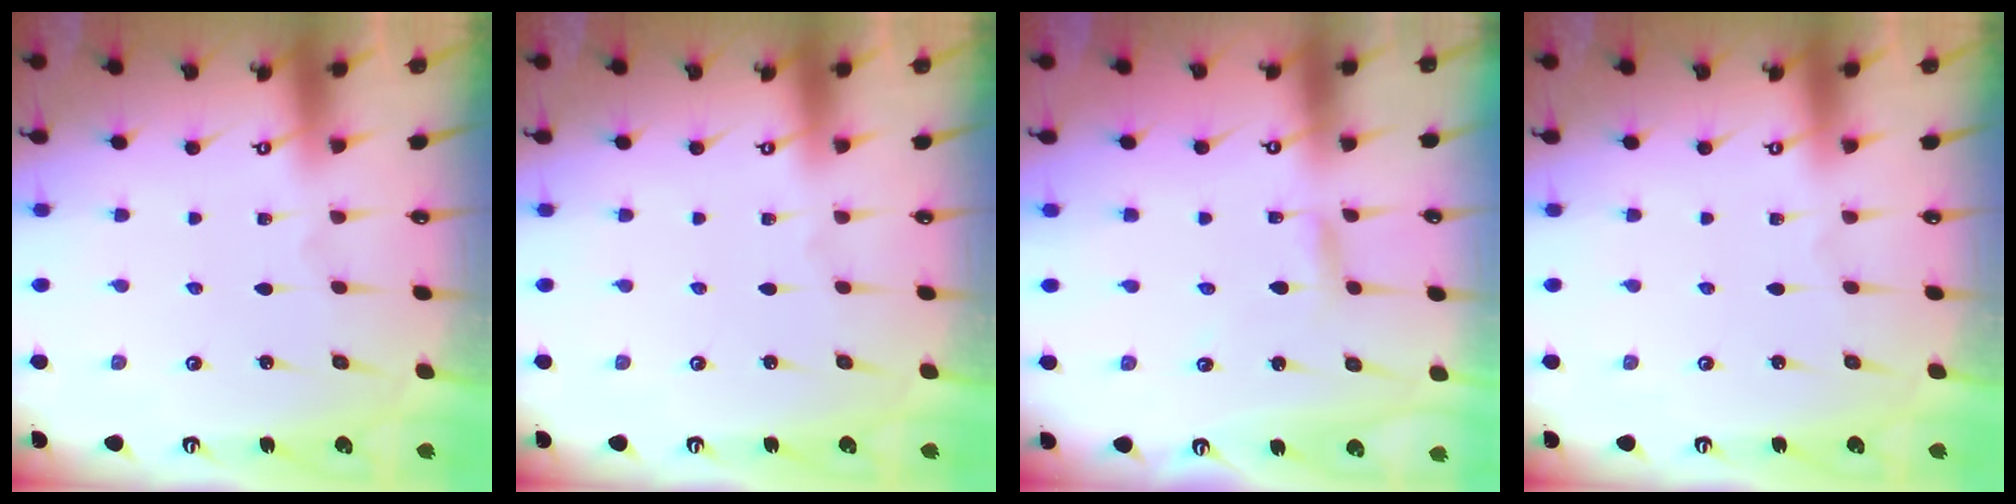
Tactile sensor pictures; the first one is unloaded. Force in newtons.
{"total": 0.0}
{"total": 2.7, "press": 2.7, "slide": 0.2}
{"total": 0.0}